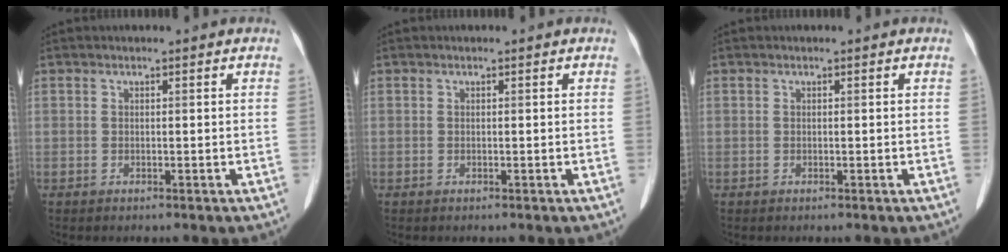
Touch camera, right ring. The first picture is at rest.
{"total": 0.0}
{"total": 0.0}